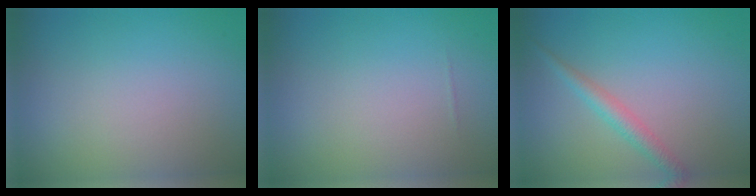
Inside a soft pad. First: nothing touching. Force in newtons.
{"total": 0.0}
{"total": 2.0, "press": 2.0, "slide": 0.0}